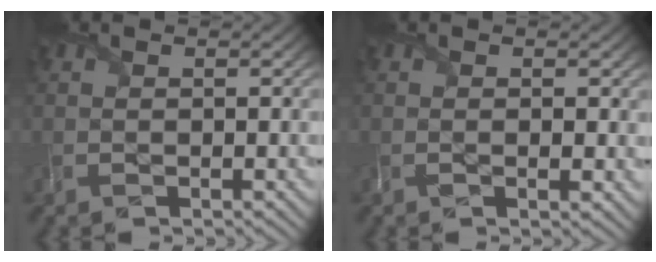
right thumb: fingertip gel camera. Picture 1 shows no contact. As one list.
[{"total": 1.0, "force": [-0.1, 0.4, 0.9], "torque": [-0.017, -0.007, -0.002]}]